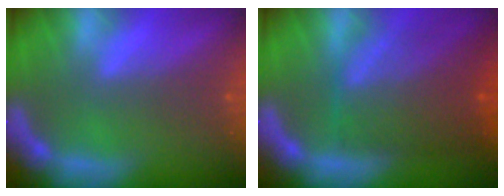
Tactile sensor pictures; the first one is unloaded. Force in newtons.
{"total": 9.1}